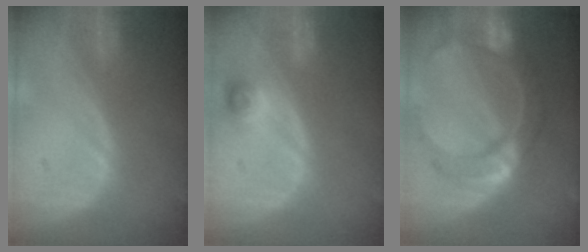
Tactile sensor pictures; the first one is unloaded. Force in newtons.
{"total": 2.2, "press": 2.2, "slide": 0.4}
{"total": 9.5, "press": 9.5, "slide": 0.9}